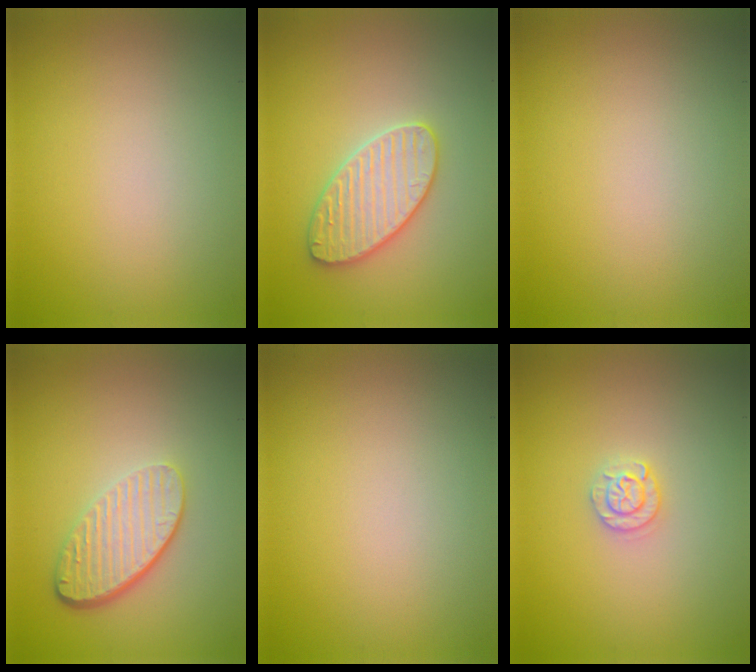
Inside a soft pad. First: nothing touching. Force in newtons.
{"total": 3.7, "press": 3.6, "slide": 0.5}
{"total": 0.0}
{"total": 4.4, "press": 3.1, "slide": 3.1}
{"total": 0.0}
{"total": 1.7, "press": 1.7, "slide": 0.3}